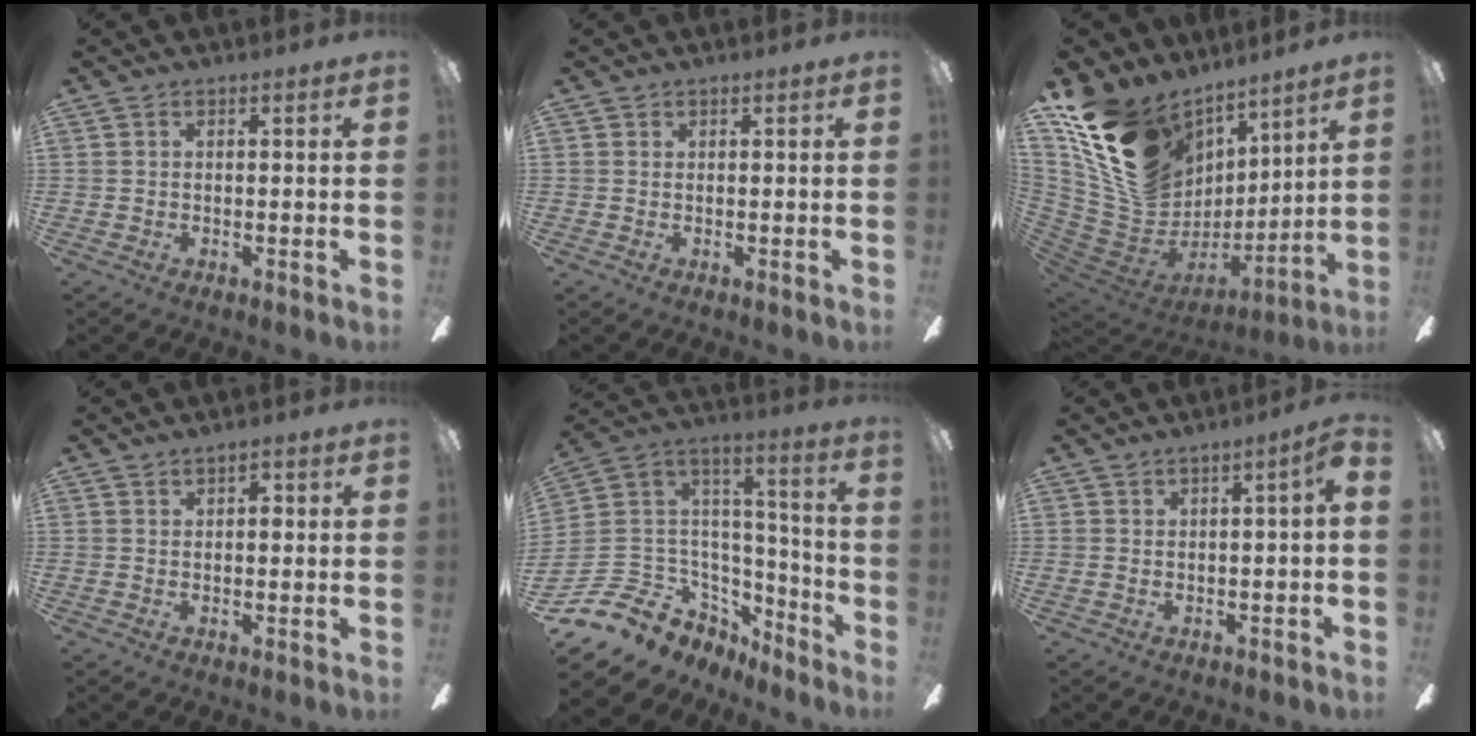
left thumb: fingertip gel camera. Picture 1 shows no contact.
{"total": 0.0}
{"total": 19.8, "force": [11.6, 13.4, 8.7], "torque": [-0.191, -0.071, 0.231]}
{"total": 2.1, "force": [0.7, 1.0, 1.7], "torque": [-0.018, -0.001, 0.008]}
{"total": 13.5, "force": [-7.0, 10.3, 5.3], "torque": [-0.149, 0.015, -0.109]}
{"total": 3.4, "force": [0.1, 0.8, 3.4], "torque": [-0.051, 0.005, -0.001]}